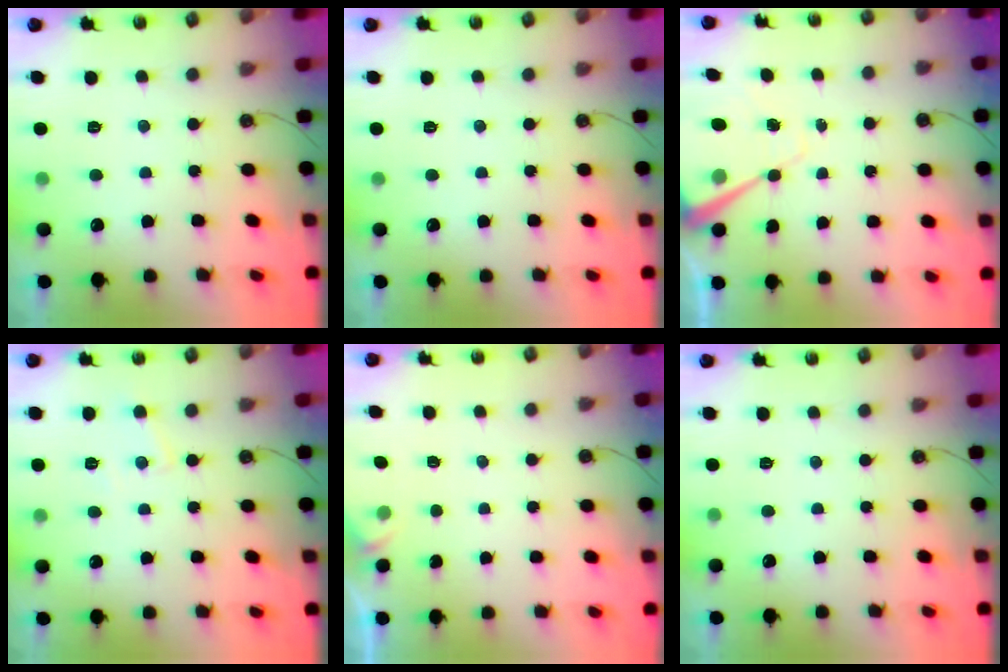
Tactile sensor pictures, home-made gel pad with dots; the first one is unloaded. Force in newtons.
{"total": 0.0}
{"total": 9.8, "press": 9.8, "slide": 0.7}
{"total": 6.2, "press": 6.2, "slide": 0.4}
{"total": 1.8, "press": 1.8, "slide": 0.4}
{"total": 0.0}